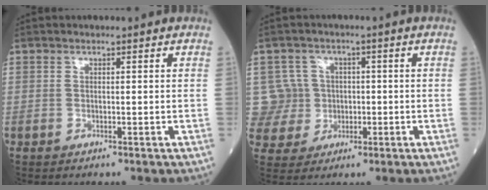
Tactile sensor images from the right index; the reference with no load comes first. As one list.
[{"total": 6.5, "force": [0.4, 6.5, -0.3], "torque": [0.014, 0.020, 0.015]}]